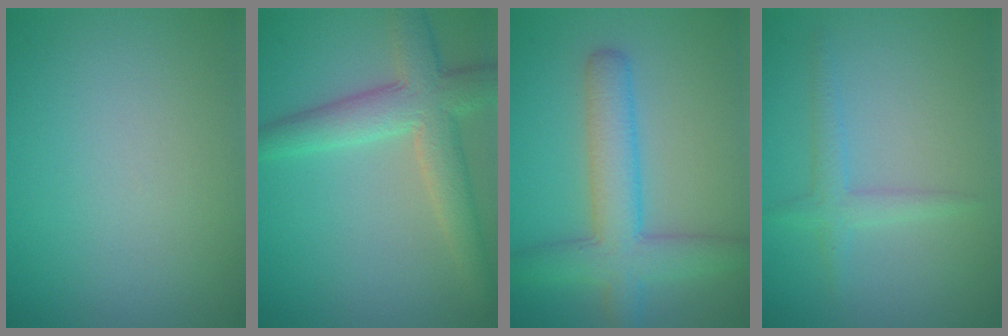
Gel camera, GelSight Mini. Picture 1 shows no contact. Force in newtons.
{"total": 5.6, "press": 5.5, "slide": 0.2}
{"total": 4.6, "press": 4.5, "slide": 0.2}
{"total": 1.8, "press": 1.8, "slide": 0.2}